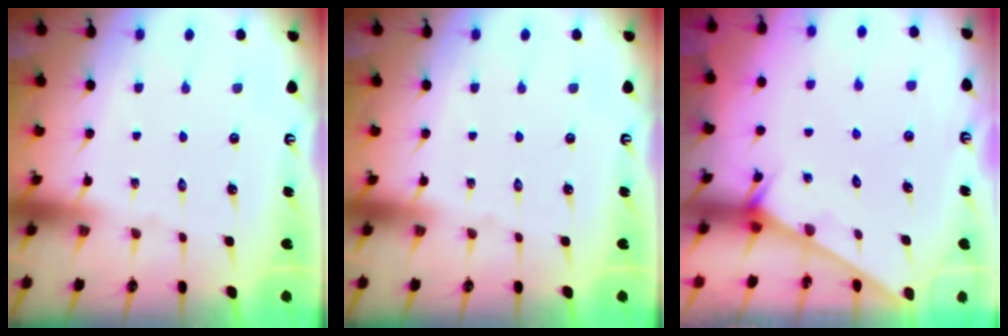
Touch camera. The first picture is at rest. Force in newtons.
{"total": 0.0}
{"total": 1.8, "press": 1.8, "slide": 0.1}